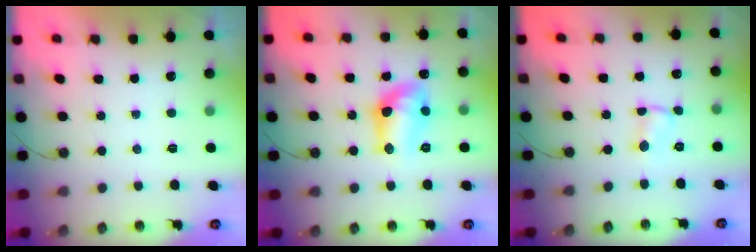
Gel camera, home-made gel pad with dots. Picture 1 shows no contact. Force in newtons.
{"total": 12.2, "press": 12.1, "slide": 0.9}
{"total": 1.1, "press": 1.1, "slide": 0.2}